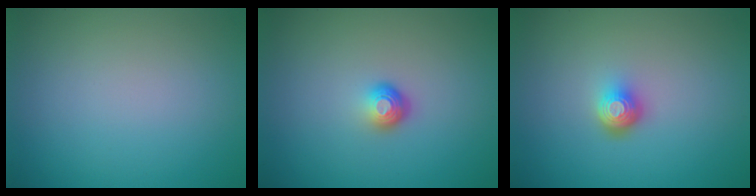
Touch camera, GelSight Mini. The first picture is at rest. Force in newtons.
{"total": 1.8, "press": 1.1, "slide": 1.5}
{"total": 2.2, "press": 1.5, "slide": 1.6}